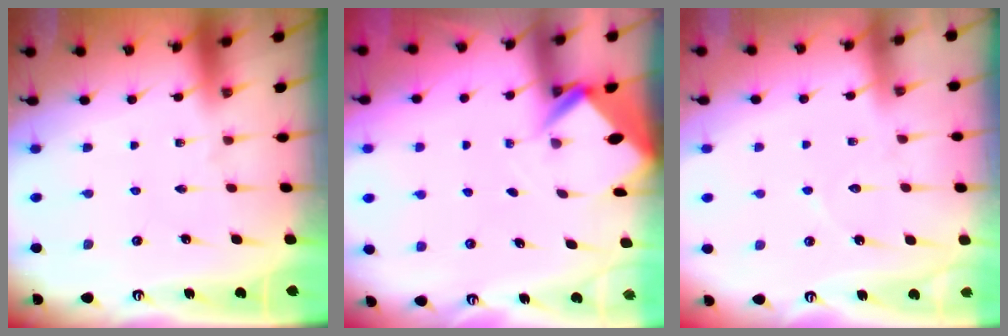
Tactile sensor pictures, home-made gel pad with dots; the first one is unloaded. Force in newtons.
{"total": 2.8, "press": 2.8, "slide": 0.1}
{"total": 5.7, "press": 5.7, "slide": 0.7}